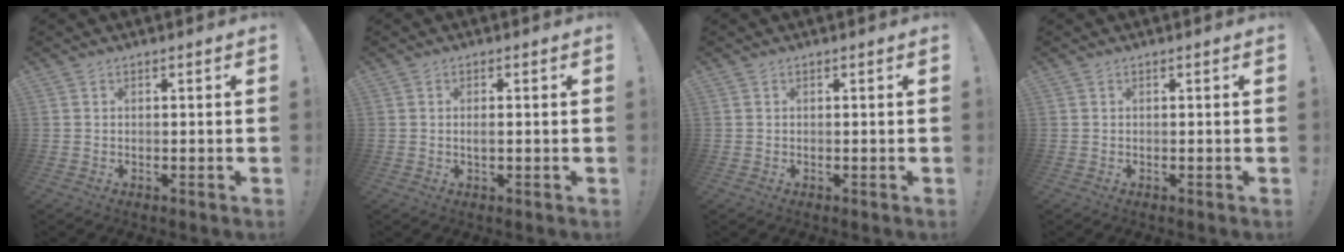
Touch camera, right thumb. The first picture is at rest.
{"total": 1.5, "force": [-0.2, 0.3, 1.4], "torque": [-0.024, 0.001, -0.006]}
{"total": 0.0}
{"total": 0.0}